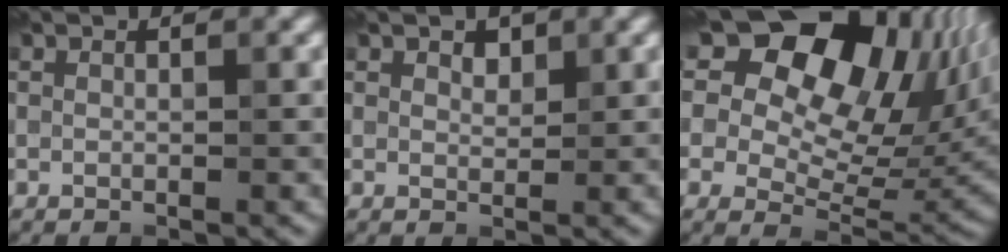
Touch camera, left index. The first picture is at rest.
{"total": 1.1, "force": [0.3, -0.5, -0.9], "torque": [-0.009, -0.008, 0.038]}
{"total": 17.2, "force": [9.2, 10.9, 9.5], "torque": [-0.193, 0.069, 0.188]}